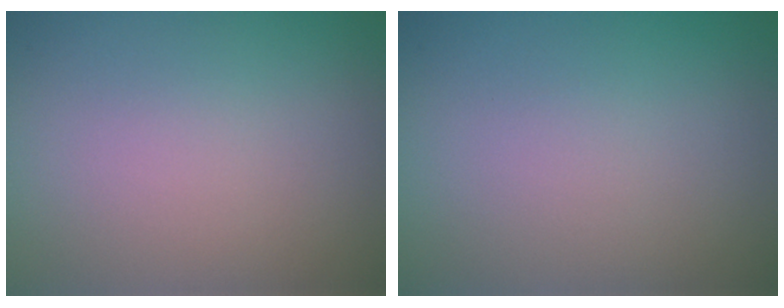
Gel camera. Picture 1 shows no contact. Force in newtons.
{"total": 0.0}